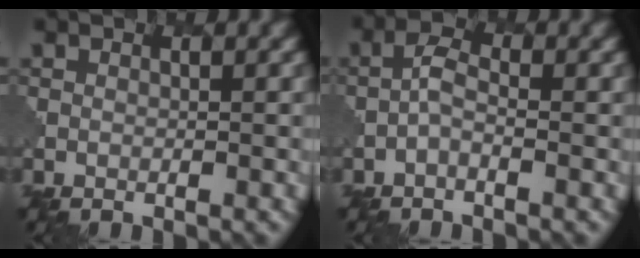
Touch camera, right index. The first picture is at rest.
{"total": 1.2, "force": [-0.5, 0.5, 0.9], "torque": [-0.025, 0.005, -0.015]}